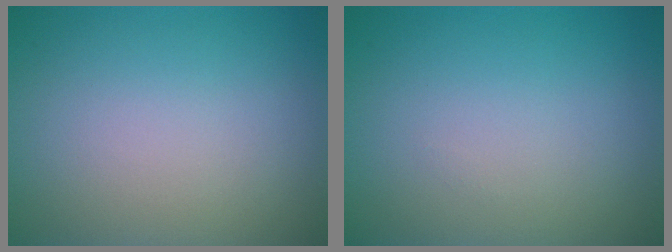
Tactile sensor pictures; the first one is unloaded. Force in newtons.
{"total": 0.0}